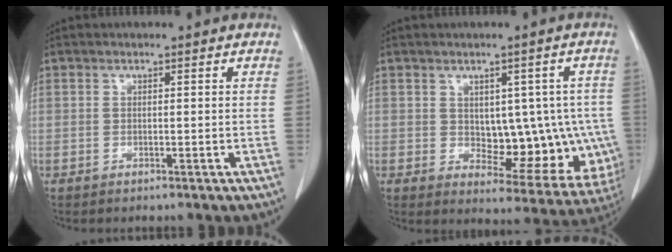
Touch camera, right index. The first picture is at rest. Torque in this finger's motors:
{"motor_torque": [0.09, 0.11, 0.14, 0.01]}